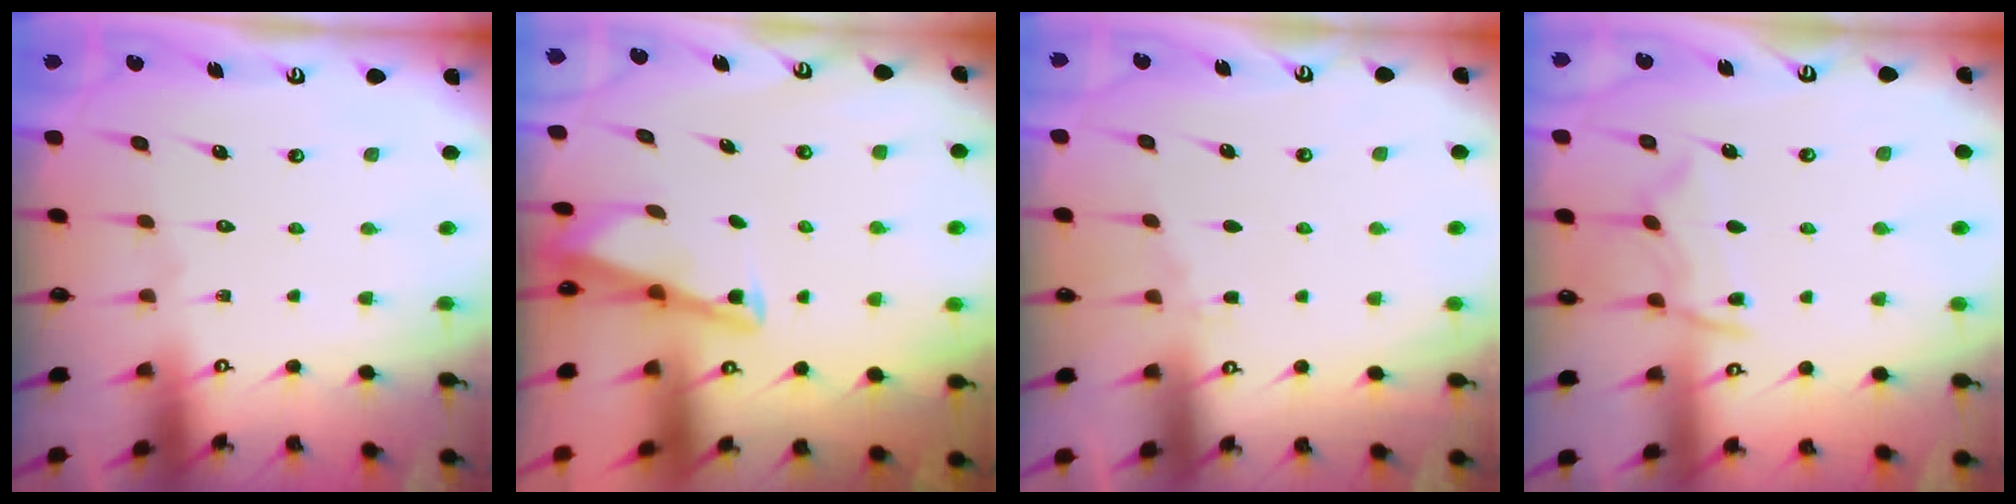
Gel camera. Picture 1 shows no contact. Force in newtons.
{"total": 2.9, "press": 2.9, "slide": 0.4}
{"total": 3.6, "press": 3.5, "slide": 0.5}
{"total": 9.0, "press": 9.0, "slide": 0.9}